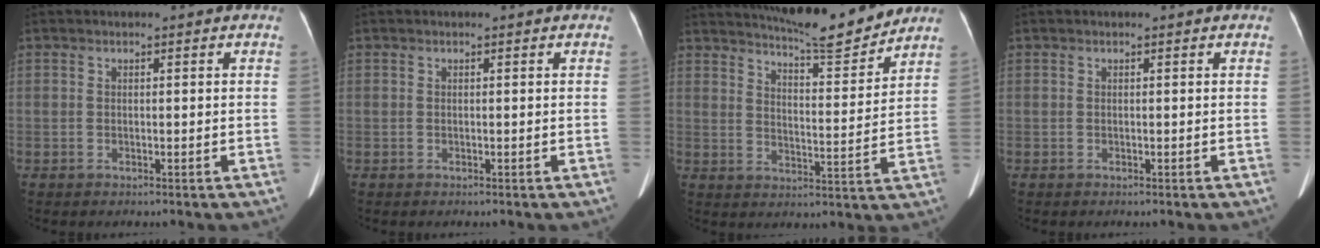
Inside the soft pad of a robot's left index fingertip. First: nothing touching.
{"total": 0.0}
{"total": 11.9, "force": [11.2, 0.3, 4.0], "torque": [-0.068, -0.012, 0.163]}
{"total": 0.0}